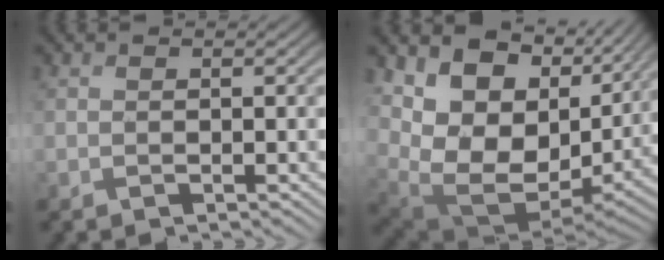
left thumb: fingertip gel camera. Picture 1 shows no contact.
{"total": 16.5, "force": [5.5, 11.4, 10.6], "torque": [-0.230, -0.019, 0.129]}